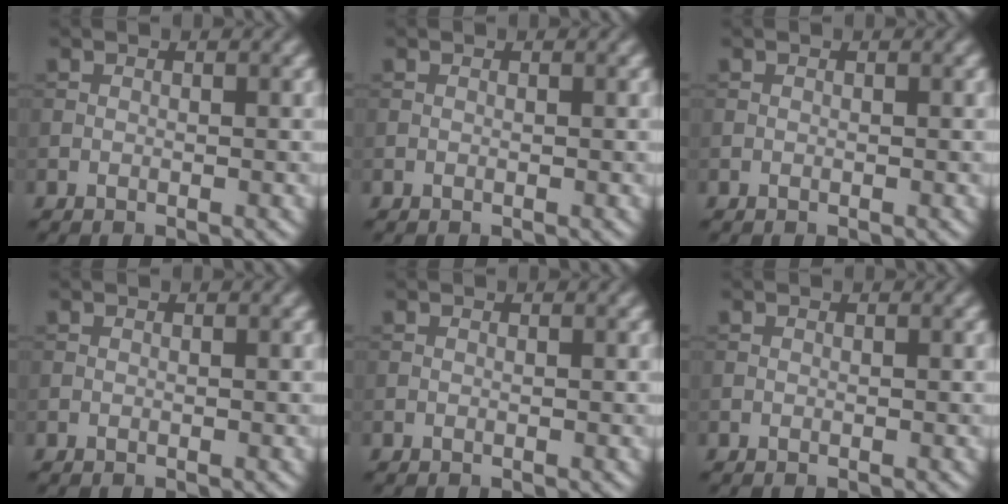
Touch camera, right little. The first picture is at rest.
{"total": 0.0}
{"total": 0.0}
{"total": 0.0}
{"total": 0.0}
{"total": 0.0}